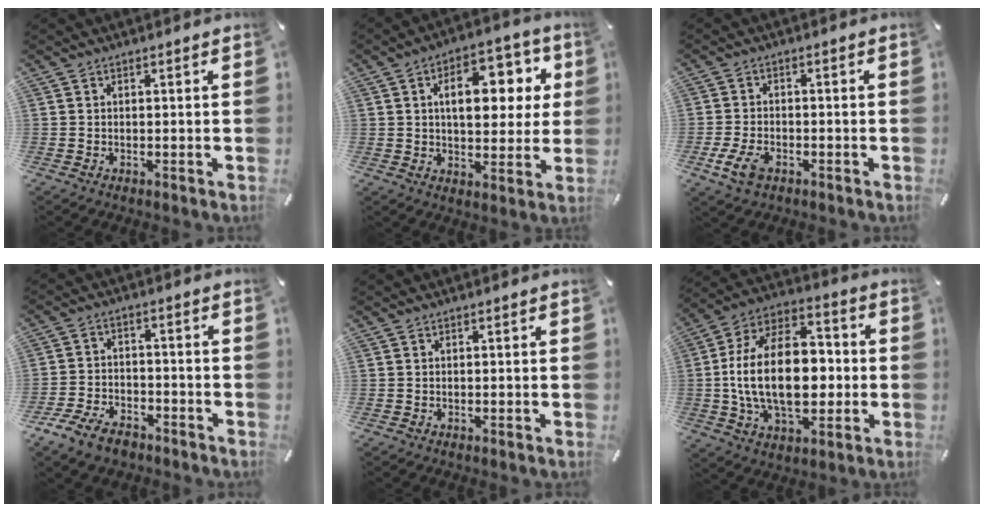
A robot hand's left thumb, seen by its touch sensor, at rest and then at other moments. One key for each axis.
{"total": 14.0, "fx": 4.2, "fy": 8.6, "fz": 10.3, "tx": -0.142, "ty": -0.006, "tz": 0.066}
{"total": 5.6, "fx": -2.7, "fy": 3.3, "fz": 3.7, "tx": -0.099, "ty": 0.000, "tz": -0.054}
{"total": 7.8, "fx": -5.5, "fy": 4.3, "fz": 3.4, "tx": -0.079, "ty": 0.023, "tz": -0.105}
{"total": 0.0}
{"total": 22.2, "fx": -1.6, "fy": 13.8, "fz": 17.3, "tx": -0.330, "ty": 0.006, "tz": -0.029}